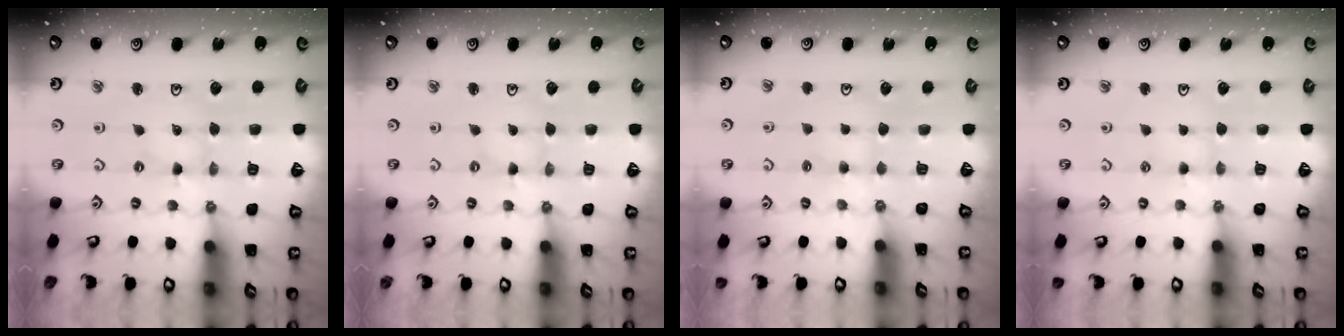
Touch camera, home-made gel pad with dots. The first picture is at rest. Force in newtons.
{"total": 0.0}
{"total": 2.1, "press": 2.1, "slide": 0.4}
{"total": 2.6, "press": 2.6, "slide": 0.4}